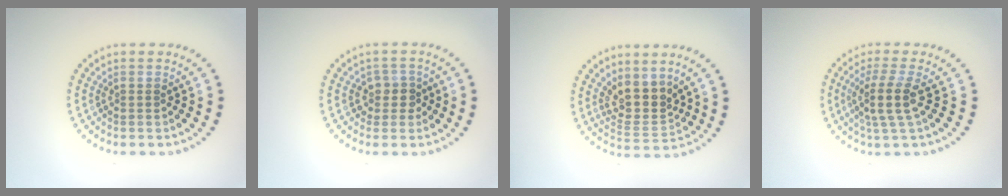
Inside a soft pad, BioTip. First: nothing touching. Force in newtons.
{"total": 1.8, "press": 1.6, "slide": 0.9}
{"total": 3.5, "press": 2.9, "slide": 2.1}
{"total": 3.4, "press": 2.6, "slide": 2.1}